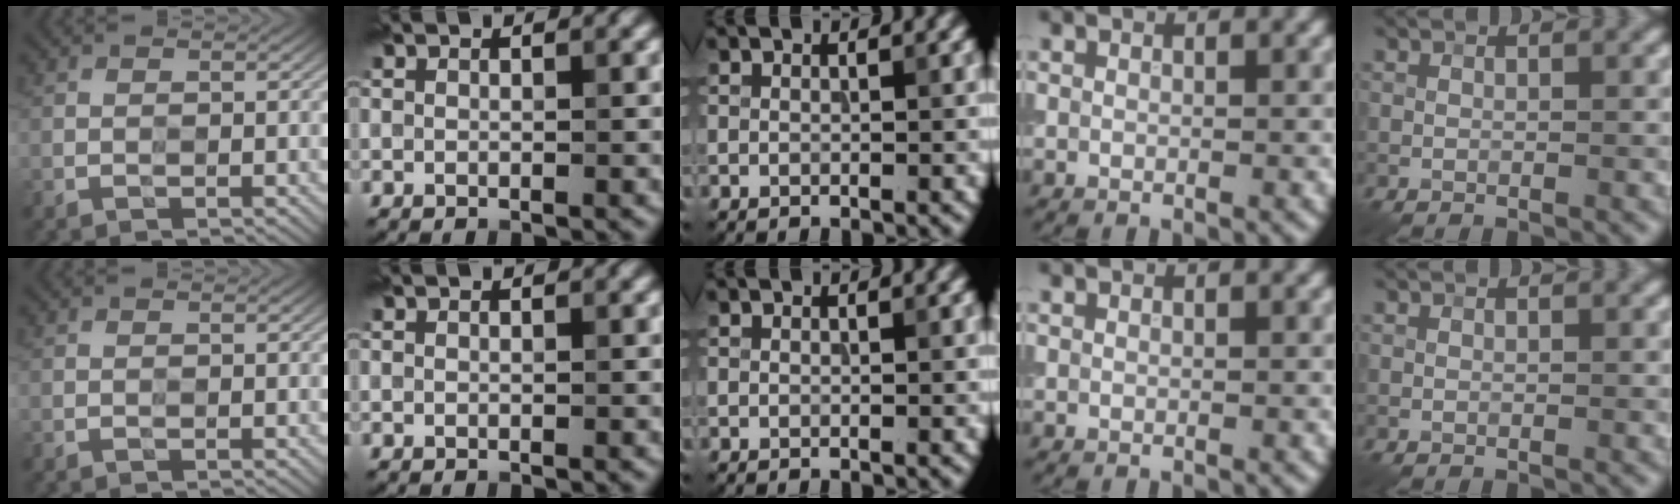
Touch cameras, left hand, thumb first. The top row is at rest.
{}